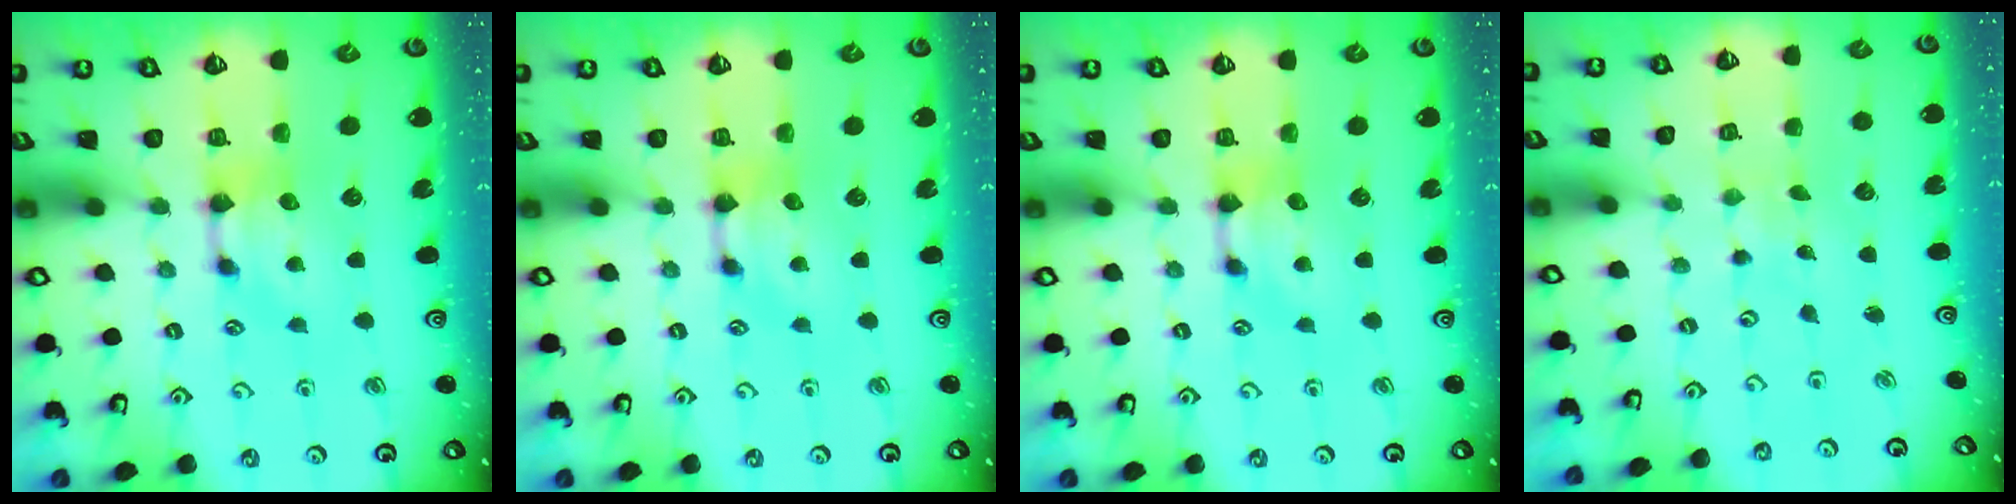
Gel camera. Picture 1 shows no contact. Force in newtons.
{"total": 0.0}
{"total": 0.0}
{"total": 6.7, "press": 6.6, "slide": 0.5}